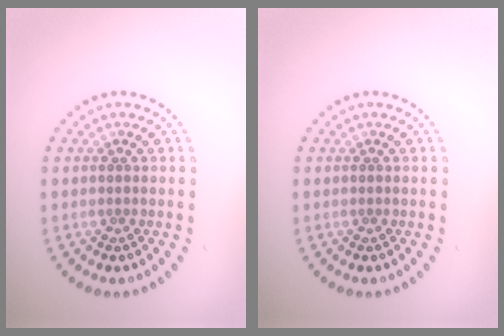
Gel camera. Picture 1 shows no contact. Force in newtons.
{"total": 0.0}